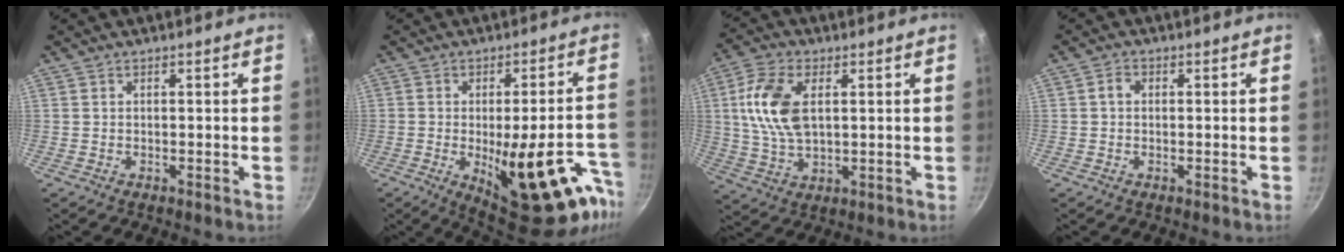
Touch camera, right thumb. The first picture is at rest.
{"total": 22.6, "force": [-9.2, 8.1, 19.0], "torque": [-0.187, 0.014, -0.109]}
{"total": 11.8, "force": [2.3, 6.6, 9.5], "torque": [-0.182, 0.002, 0.042]}
{"total": 1.8, "force": [0.1, 1.5, 1.1], "torque": [-0.017, 0.008, -0.001]}